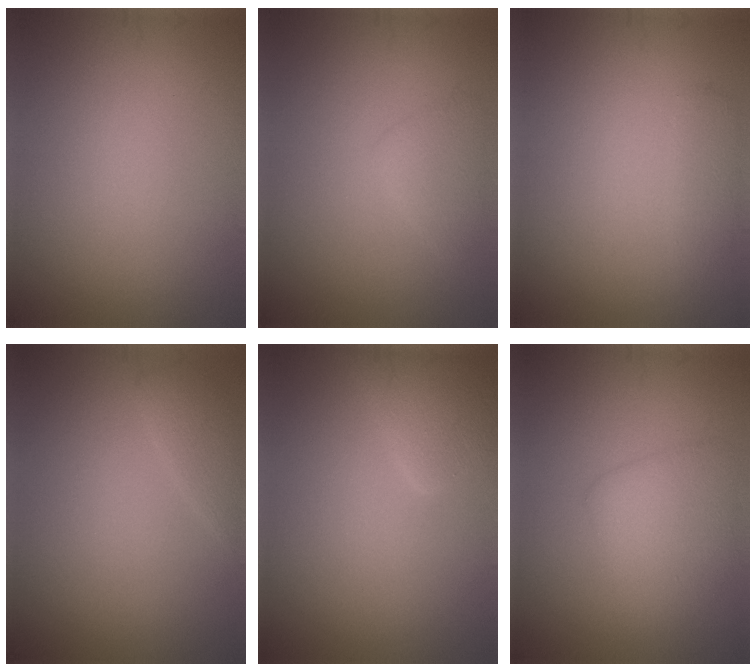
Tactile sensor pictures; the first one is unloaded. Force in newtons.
{"total": 1.8, "press": 1.8, "slide": 0.2}
{"total": 1.5, "press": 1.5, "slide": 0.1}
{"total": 1.5, "press": 1.5, "slide": 0.1}
{"total": 3.0, "press": 2.9, "slide": 0.3}
{"total": 3.6, "press": 3.6, "slide": 0.1}